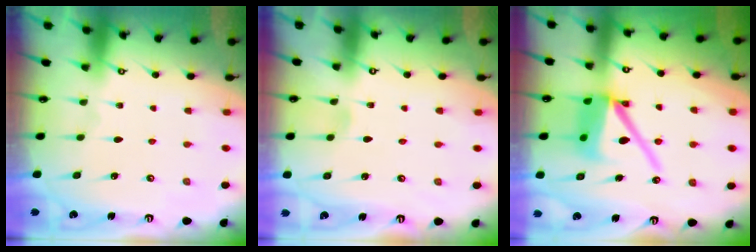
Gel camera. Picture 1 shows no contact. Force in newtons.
{"total": 1.9, "press": 1.9, "slide": 0.2}
{"total": 13.7, "press": 13.6, "slide": 1.9}